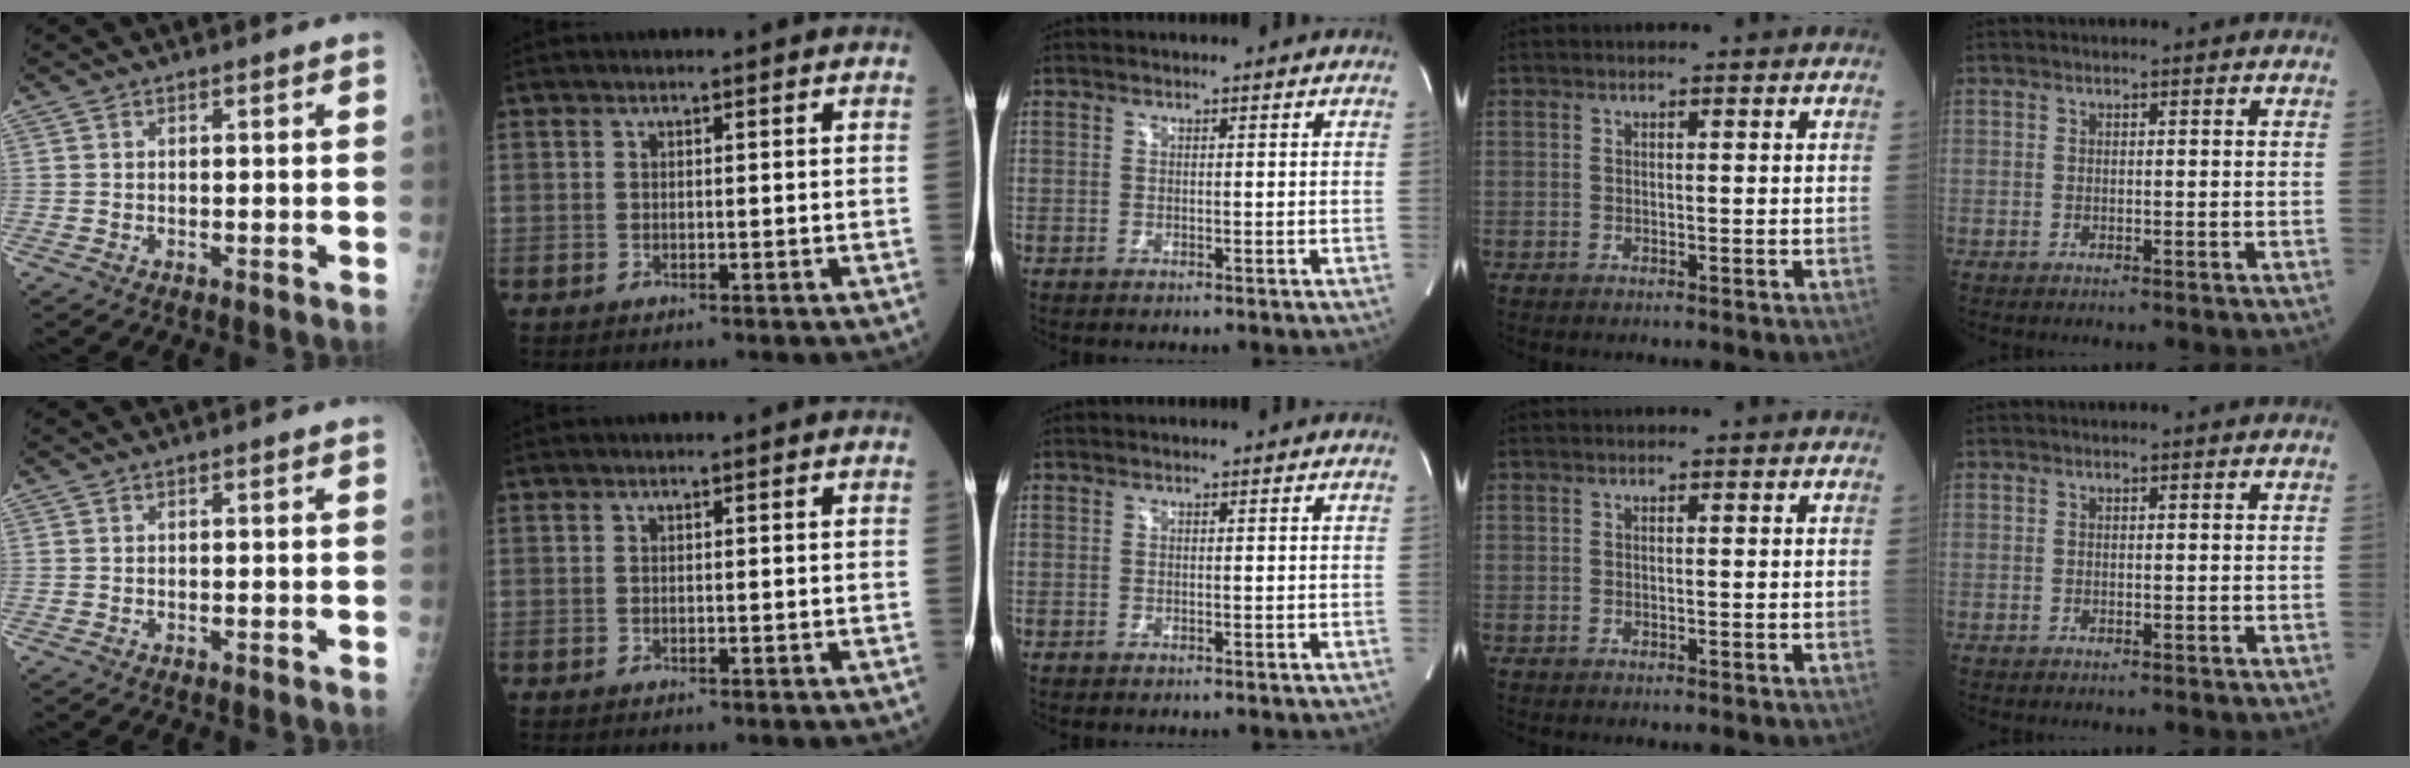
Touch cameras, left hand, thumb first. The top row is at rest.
{}